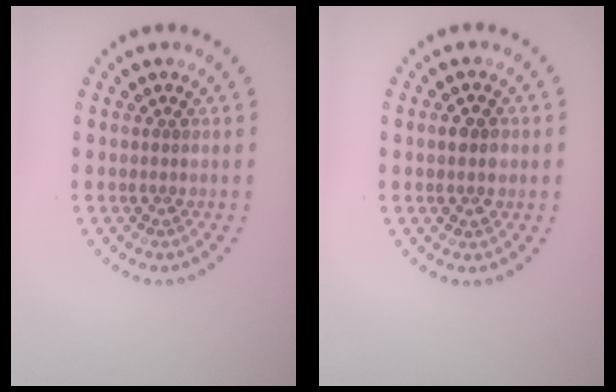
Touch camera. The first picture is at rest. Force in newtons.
{"total": 2.7, "press": 2.7, "slide": 0.2}